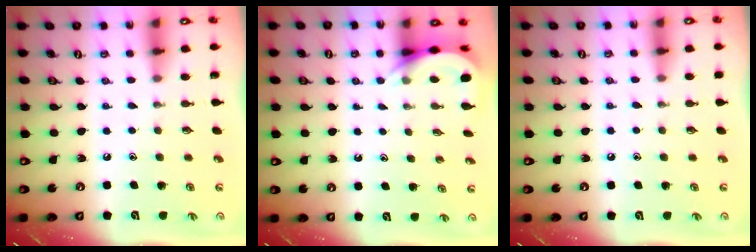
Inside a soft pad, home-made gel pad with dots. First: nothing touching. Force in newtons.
{"total": 5.5, "press": 5.5, "slide": 0.4}
{"total": 4.3, "press": 4.2, "slide": 0.7}